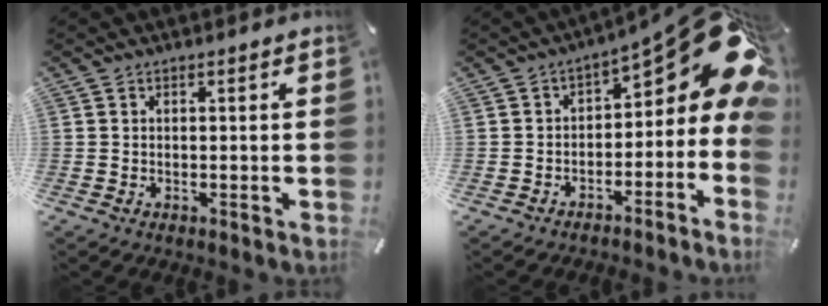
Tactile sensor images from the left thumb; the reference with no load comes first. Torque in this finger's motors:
{"motor_torque": [1.58, 3.43, 0.22, 0.07, 0.03]}